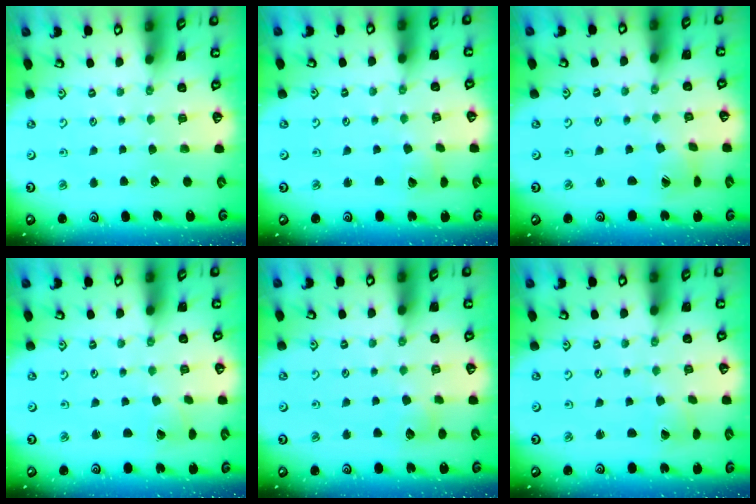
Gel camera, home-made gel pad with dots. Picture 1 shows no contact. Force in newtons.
{"total": 4.2, "press": 4.1, "slide": 0.3}
{"total": 2.2, "press": 2.2, "slide": 0.3}
{"total": 2.8, "press": 2.8, "slide": 0.1}
{"total": 5.6, "press": 5.6, "slide": 0.6}
{"total": 1.3, "press": 1.3, "slide": 0.1}